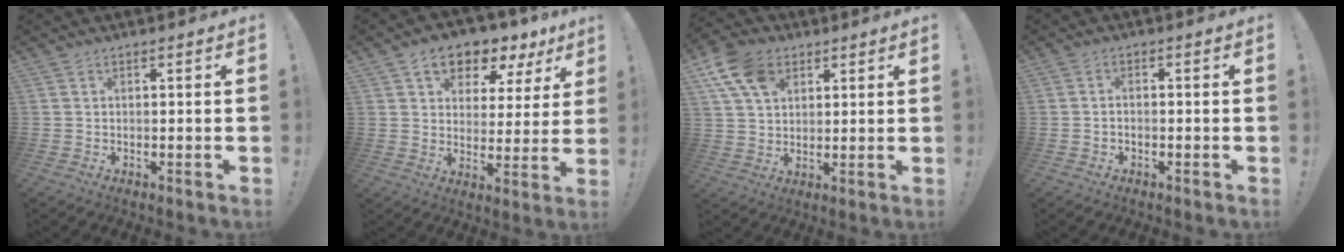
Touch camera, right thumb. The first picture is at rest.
{"total": 9.1, "force": [5.8, 5.7, 4.1], "torque": [-0.060, -0.042, 0.105]}
{"total": 12.5, "force": [5.9, 8.8, 6.7], "torque": [-0.121, -0.016, 0.115]}
{"total": 1.2, "force": [-0.8, 0.5, 0.7], "torque": [-0.011, 0.004, -0.015]}